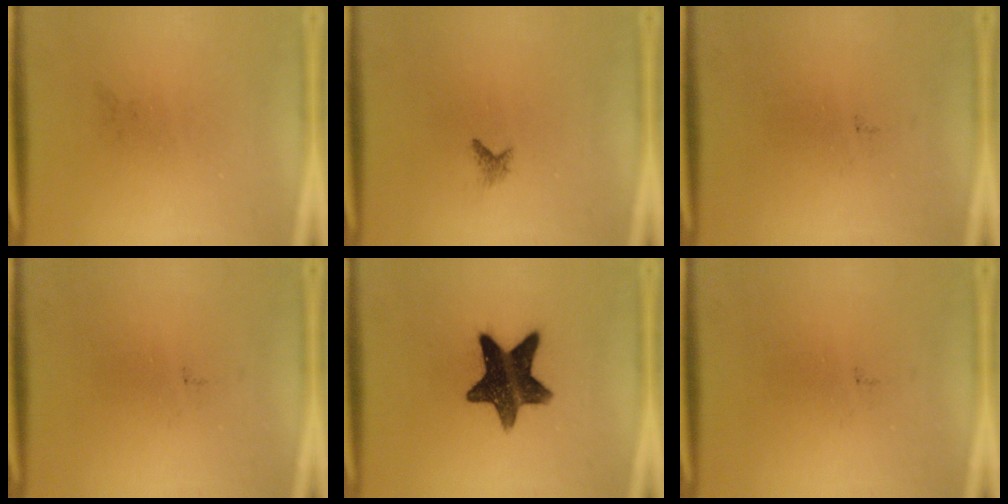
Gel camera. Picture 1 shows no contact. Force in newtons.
{"total": 0.8}
{"total": 0.0}
{"total": 0.0}
{"total": 13.8}
{"total": 0.0}